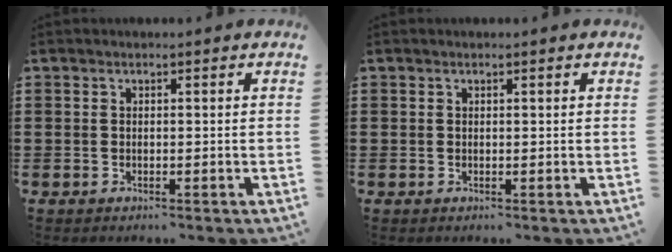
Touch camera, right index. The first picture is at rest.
{"total": 0.0}